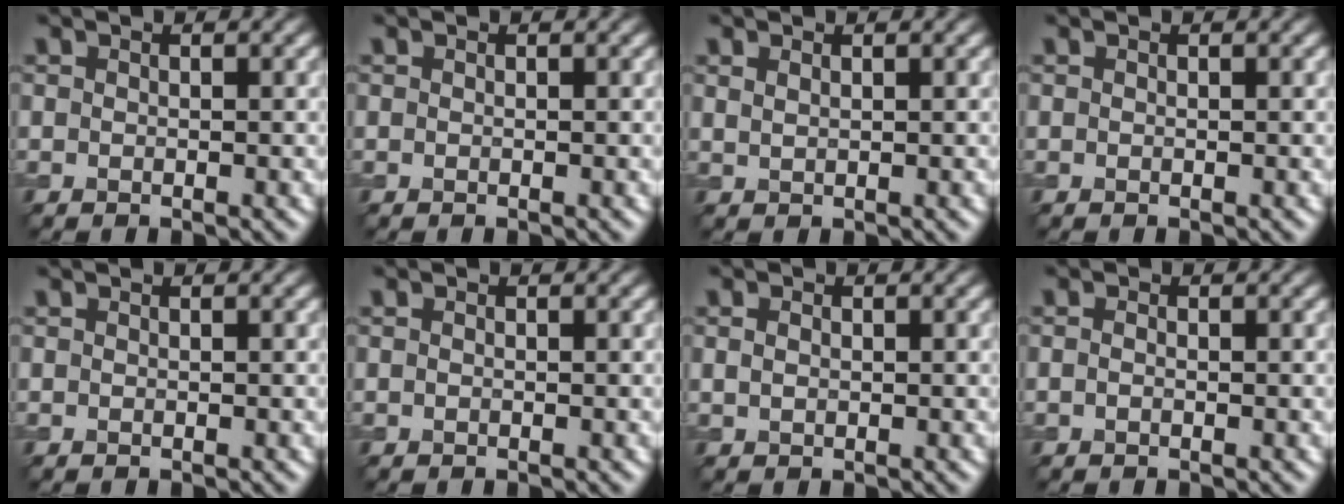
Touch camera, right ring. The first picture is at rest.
{"total": 0.0}
{"total": 0.8, "force": [0.6, 0.3, 0.4], "torque": [-0.013, 0.000, 0.014]}
{"total": 0.0}
{"total": 0.0}
{"total": 0.0}
{"total": 1.0, "force": [0.2, 0.7, 0.6], "torque": [-0.016, 0.001, 0.005]}
{"total": 0.5, "force": [-0.2, 0.3, 0.4], "torque": [-0.012, -0.001, -0.004]}